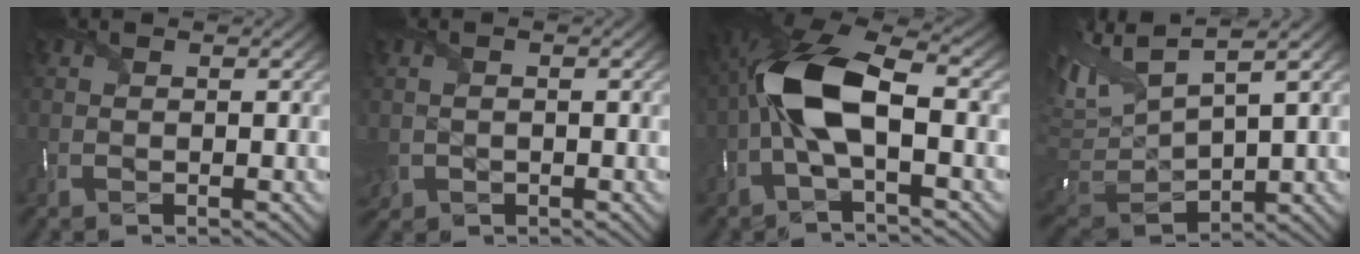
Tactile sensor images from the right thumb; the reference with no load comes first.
{"total": 1.6, "force": [-0.5, 1.4, 0.6], "torque": [-0.018, -0.008, -0.006]}
{"total": 11.0, "force": [-0.9, 4.6, 9.9], "torque": [-0.208, 0.020, -0.027]}
{"total": 10.2, "force": [5.0, 3.3, 8.2], "torque": [-0.211, 0.007, 0.095]}